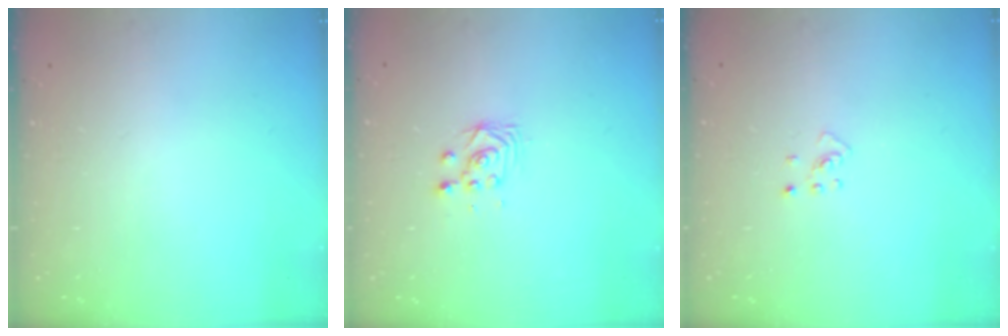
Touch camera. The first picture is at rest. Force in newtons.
{"total": 3.0, "press": 3.0, "slide": 0.2}
{"total": 2.7, "press": 2.7, "slide": 0.5}